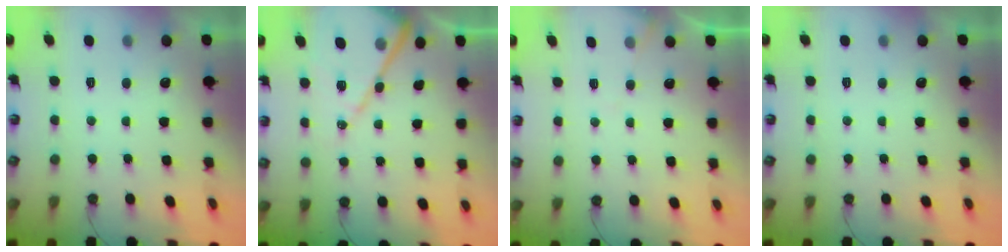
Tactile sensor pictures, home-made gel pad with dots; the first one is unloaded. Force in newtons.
{"total": 15.4, "press": 15.3, "slide": 1.5}
{"total": 5.8, "press": 5.8, "slide": 0.7}
{"total": 0.0}